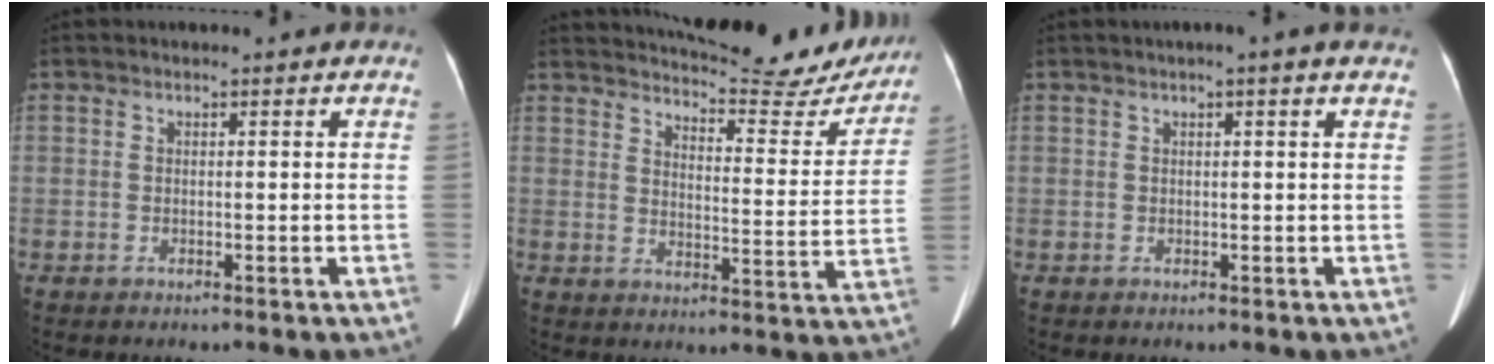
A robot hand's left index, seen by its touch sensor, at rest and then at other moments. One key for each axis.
{"total": 18.7, "fx": 17.8, "fy": 2.8, "fz": 5.2, "tx": -0.069, "ty": -0.056, "tz": 0.214}
{"total": 1.7, "fx": 0.9, "fy": -0.2, "fz": 1.4, "tx": -0.021, "ty": 0.012, "tz": 0.014}